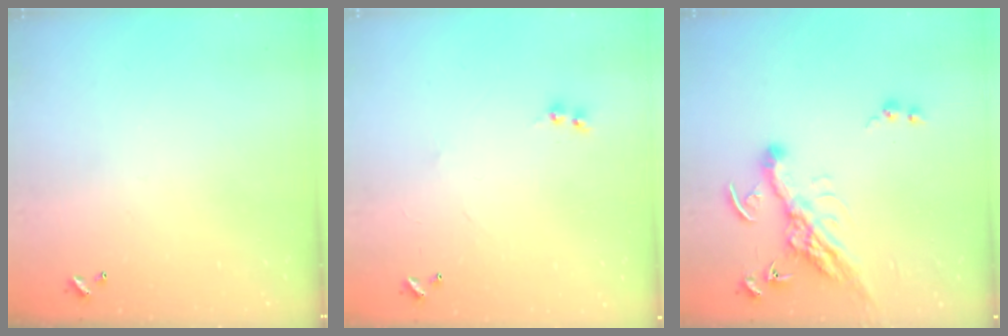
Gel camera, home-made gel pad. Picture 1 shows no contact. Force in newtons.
{"total": 2.0, "press": 2.0, "slide": 0.5}
{"total": 12.8, "press": 12.6, "slide": 2.1}